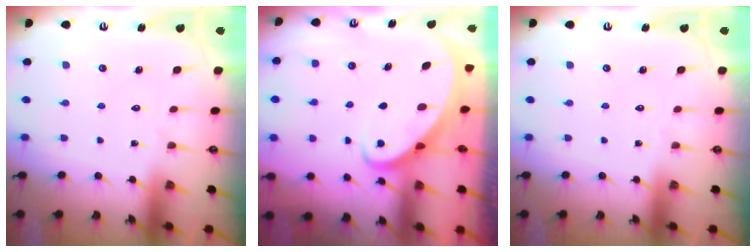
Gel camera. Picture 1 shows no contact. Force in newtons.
{"total": 2.6, "press": 2.6, "slide": 0.3}
{"total": 0.0}